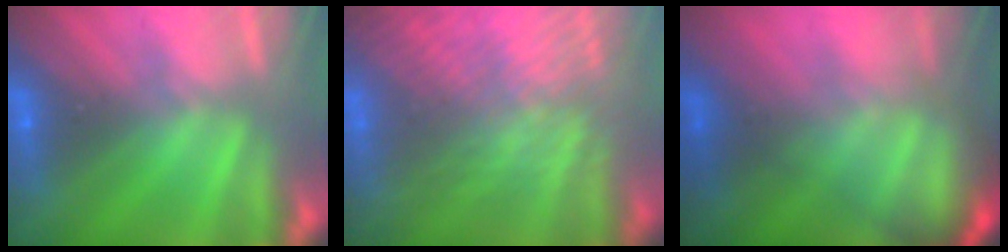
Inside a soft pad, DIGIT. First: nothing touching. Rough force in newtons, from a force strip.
{"total": 9.4}
{"total": 8.2}